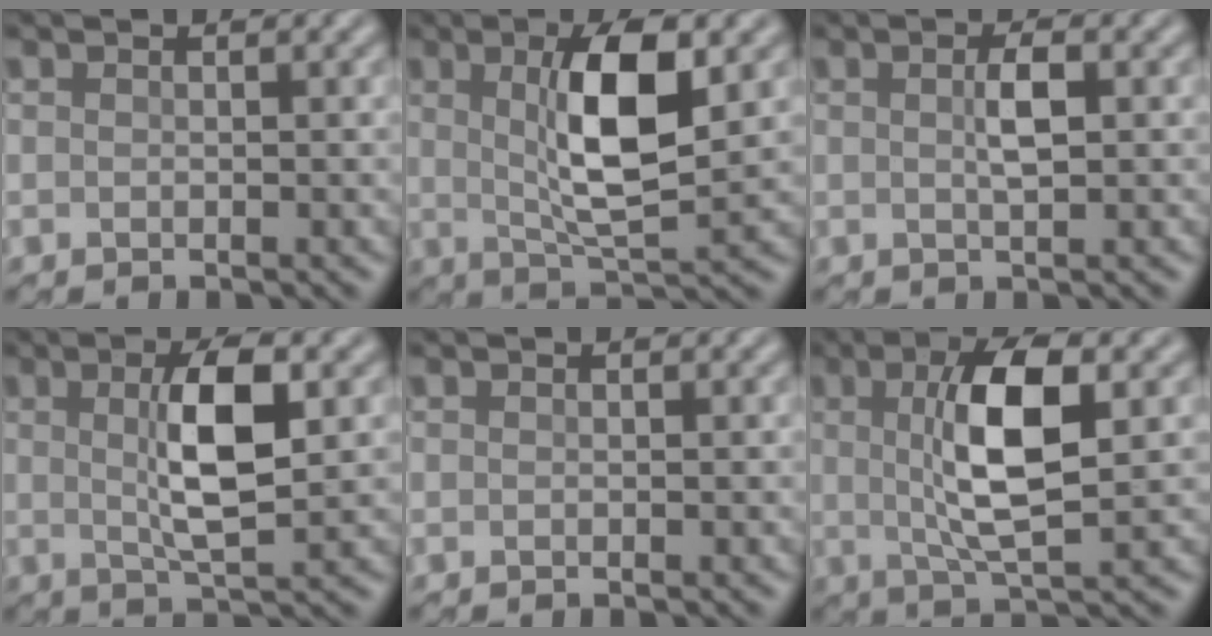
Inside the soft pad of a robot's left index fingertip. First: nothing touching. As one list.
[{"total": 6.9, "force": [1.3, 1.6, 6.6], "torque": [-0.121, 0.004, 0.025]}, {"total": 2.0, "force": [0.3, 0.4, 2.0], "torque": [-0.046, 0.003, 0.008]}, {"total": 5.4, "force": [0.9, 1.0, 5.3], "torque": [-0.102, 0.008, 0.018]}, {"total": 0.0}, {"total": 7.0, "force": [1.0, 1.8, 6.7], "torque": [-0.128, 0.006, 0.017]}]